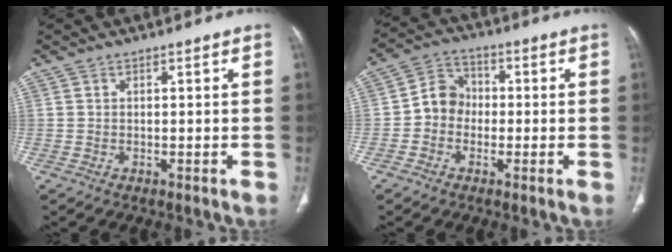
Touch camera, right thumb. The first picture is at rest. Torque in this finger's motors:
{"motor_torque": [-0.20, 0.17, 0.76, -0.58, 0.01]}